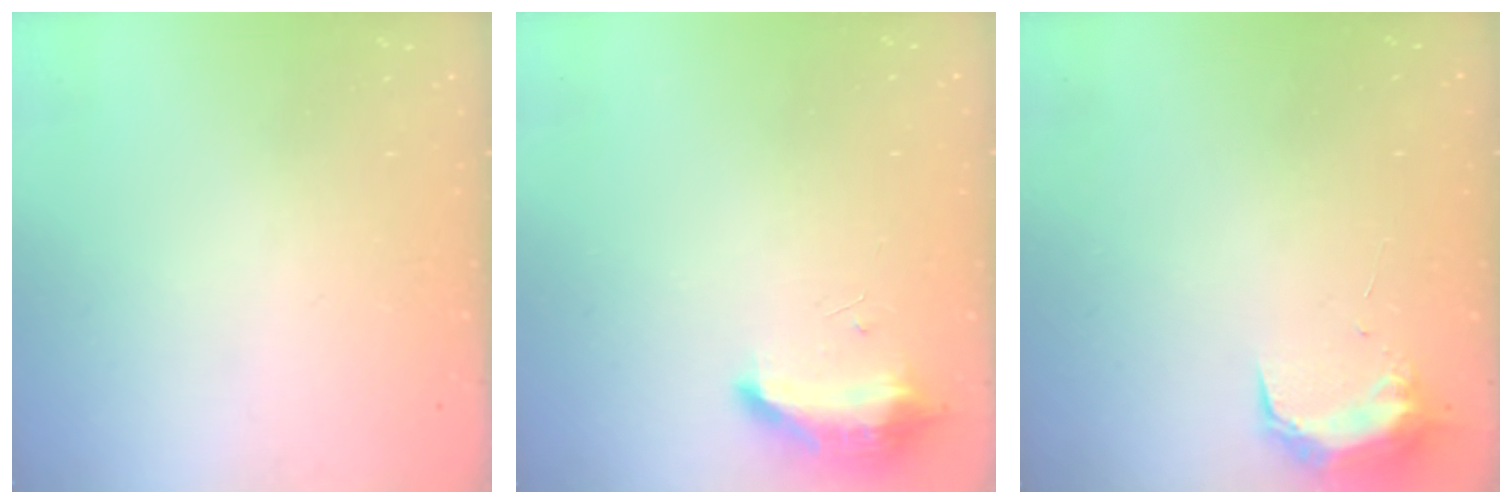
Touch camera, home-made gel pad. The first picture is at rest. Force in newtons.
{"total": 14.4, "press": 9.5, "slide": 10.8}
{"total": 9.8, "press": 9.7, "slide": 0.7}